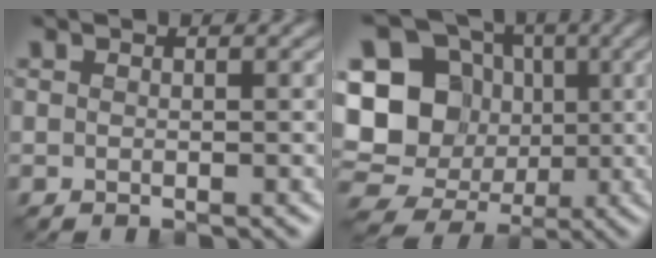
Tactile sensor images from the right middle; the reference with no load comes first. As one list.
[{"total": 17.5, "force": [0.0, 16.2, 6.7], "torque": [-0.166, 0.018, -0.024]}]